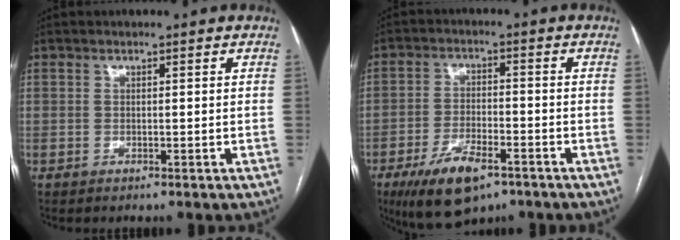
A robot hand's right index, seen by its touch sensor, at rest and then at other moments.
{"total": 10.1, "force": [-6.2, 3.7, 7.1], "torque": [-0.134, -0.012, -0.101]}